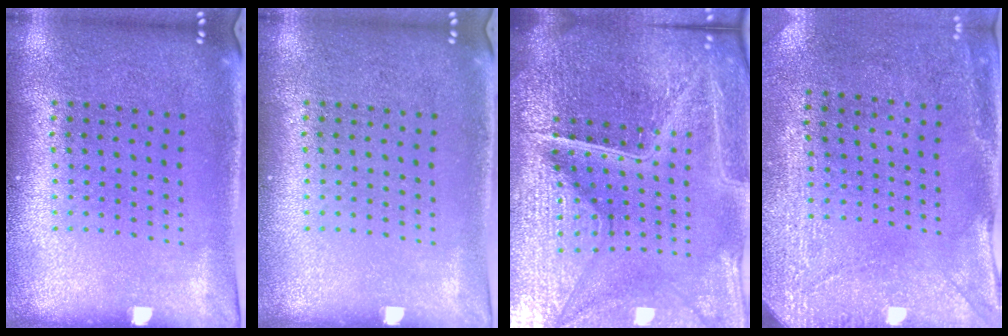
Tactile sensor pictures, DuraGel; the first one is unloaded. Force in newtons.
{"total": 0.0}
{"total": 7.0, "press": 6.1, "slide": 3.3}
{"total": 2.9, "press": 2.3, "slide": 1.8}